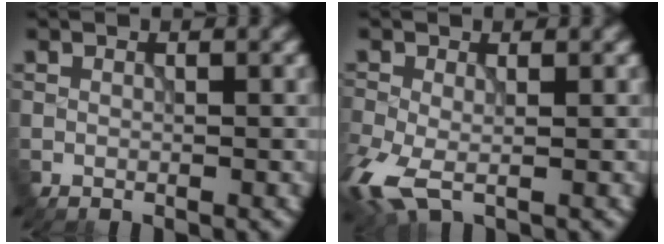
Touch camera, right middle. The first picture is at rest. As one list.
[{"total": 5.0, "force": [-1.8, 2.6, 3.8], "torque": [-0.108, -0.017, -0.038]}]